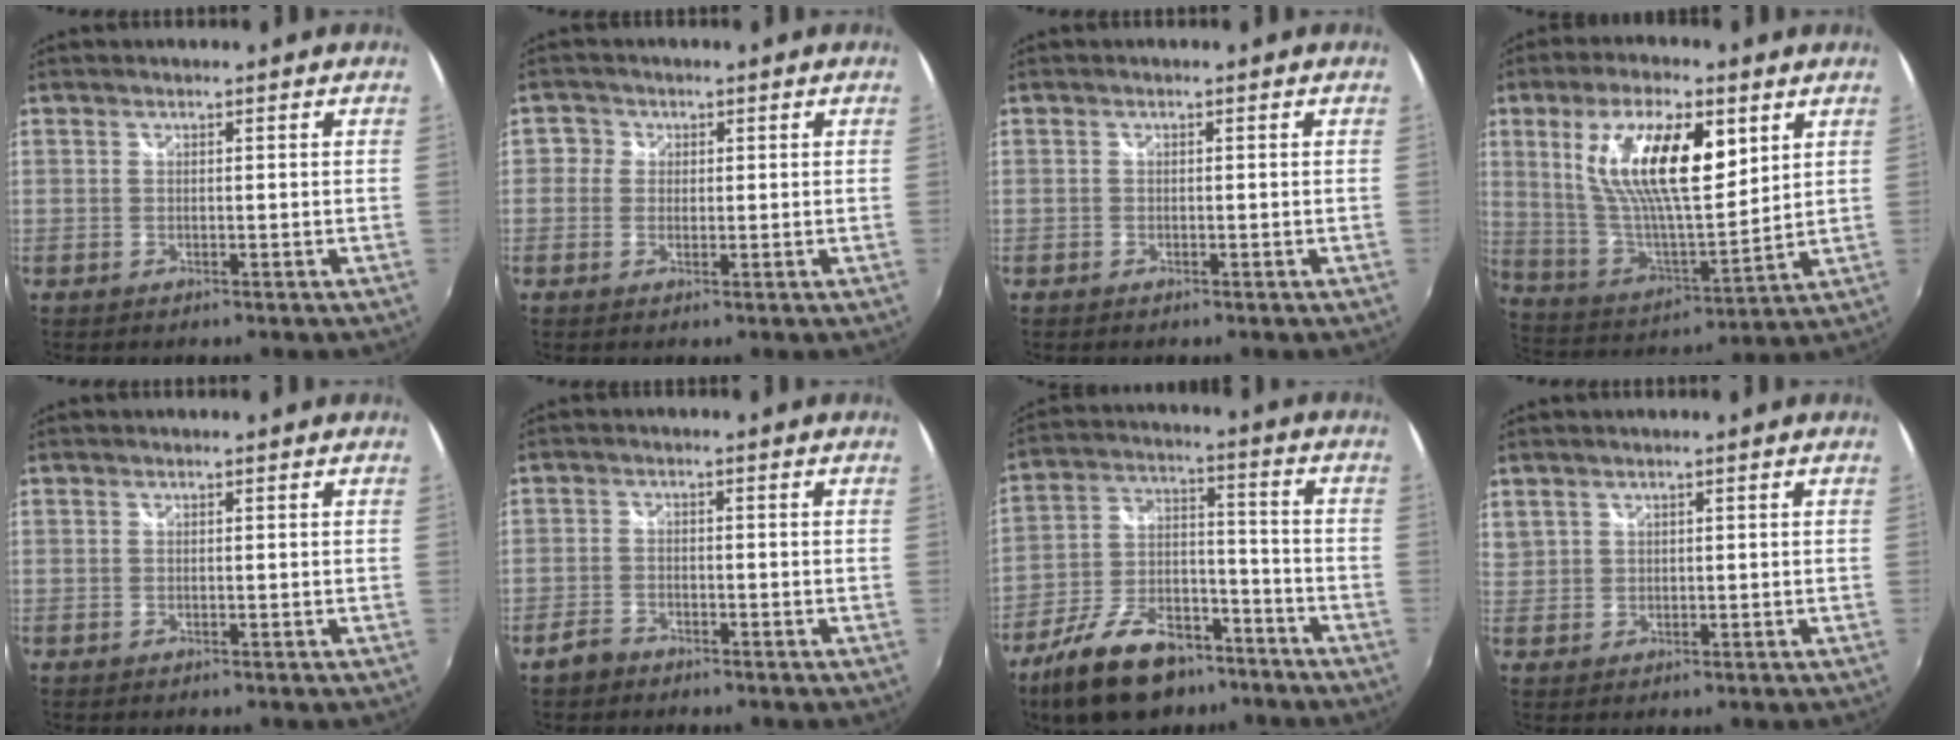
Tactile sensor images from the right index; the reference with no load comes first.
{"total": 2.5, "force": [-0.1, 2.5, 0.3], "torque": [0.001, 0.003, -0.008]}
{"total": 0.6, "force": [-0.5, 0.4, 0.1], "torque": [-0.003, -0.002, -0.011]}
{"total": 18.8, "force": [7.2, 6.6, 16.1], "torque": [-0.299, 0.003, 0.139]}
{"total": 0.0}
{"total": 3.3, "force": [-2.6, 1.9, 0.9], "torque": [-0.033, 0.005, -0.047]}
{"total": 18.4, "force": [-12.7, 9.2, 9.6], "torque": [-0.199, 0.004, -0.206]}
{"total": 3.2, "force": [2.0, 2.4, 0.7], "torque": [-0.006, 0.008, 0.045]}